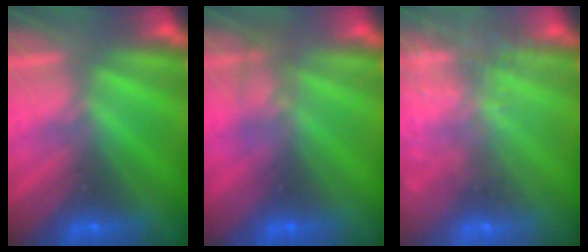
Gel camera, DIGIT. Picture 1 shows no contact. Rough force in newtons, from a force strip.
{"total": 1.4}
{"total": 7.8}